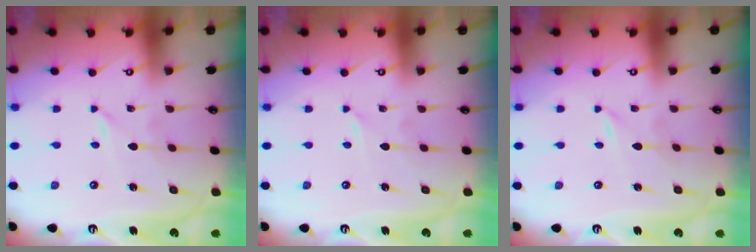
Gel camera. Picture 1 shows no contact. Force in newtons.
{"total": 0.0}
{"total": 0.0}